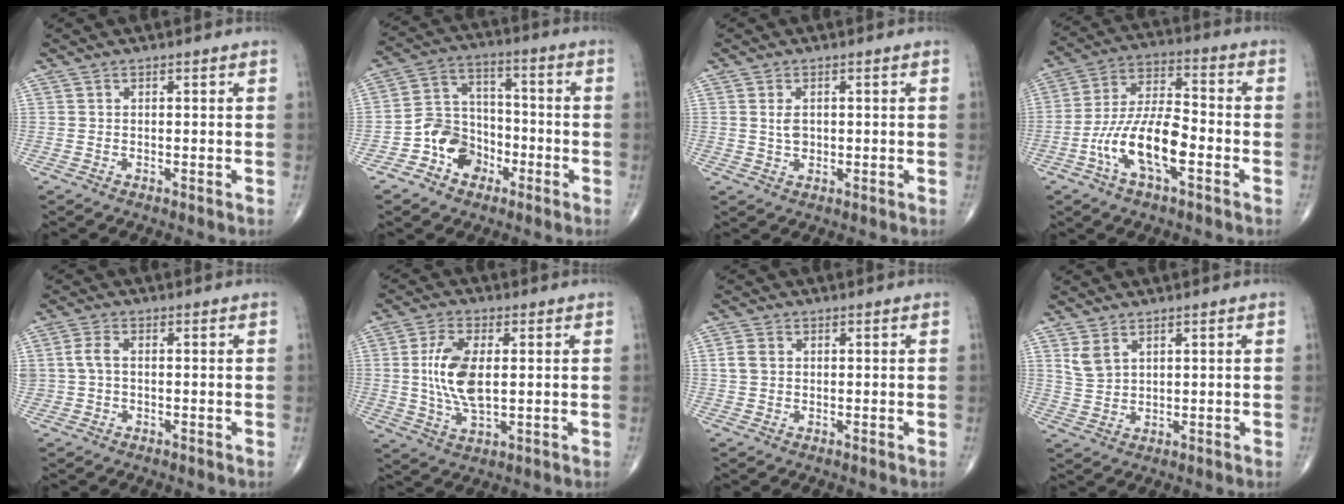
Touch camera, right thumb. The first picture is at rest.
{"total": 9.9, "force": [-4.7, 7.8, 3.9], "torque": [-0.036, 0.052, -0.091]}
{"total": 2.4, "force": [0.4, 1.6, 1.7], "torque": [-0.025, -0.003, 0.010]}
{"total": 13.8, "force": [-5.0, 5.4, 11.7], "torque": [-0.223, 0.039, -0.096]}
{"total": 3.3, "force": [0.2, 2.2, 2.4], "torque": [-0.053, 0.007, 0.002]}
{"total": 10.4, "force": [1.0, 5.0, 9.1], "torque": [-0.186, -0.008, 0.021]}
{"total": 2.9, "force": [0.5, 2.3, 1.7], "torque": [-0.035, 0.005, 0.008]}
{"total": 3.7, "force": [2.2, 2.1, 2.1], "torque": [-0.040, -0.009, 0.054]}